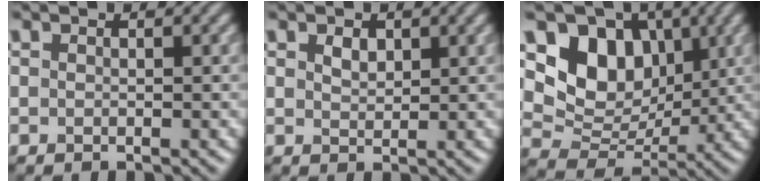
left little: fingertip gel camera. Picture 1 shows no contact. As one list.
[{"total": 1.5, "force": [0.9, 0.9, 0.8], "torque": [-0.015, 0.000, 0.020]}, {"total": 7.6, "force": [2.7, 5.8, 4.2], "torque": [-0.067, -0.012, 0.039]}]